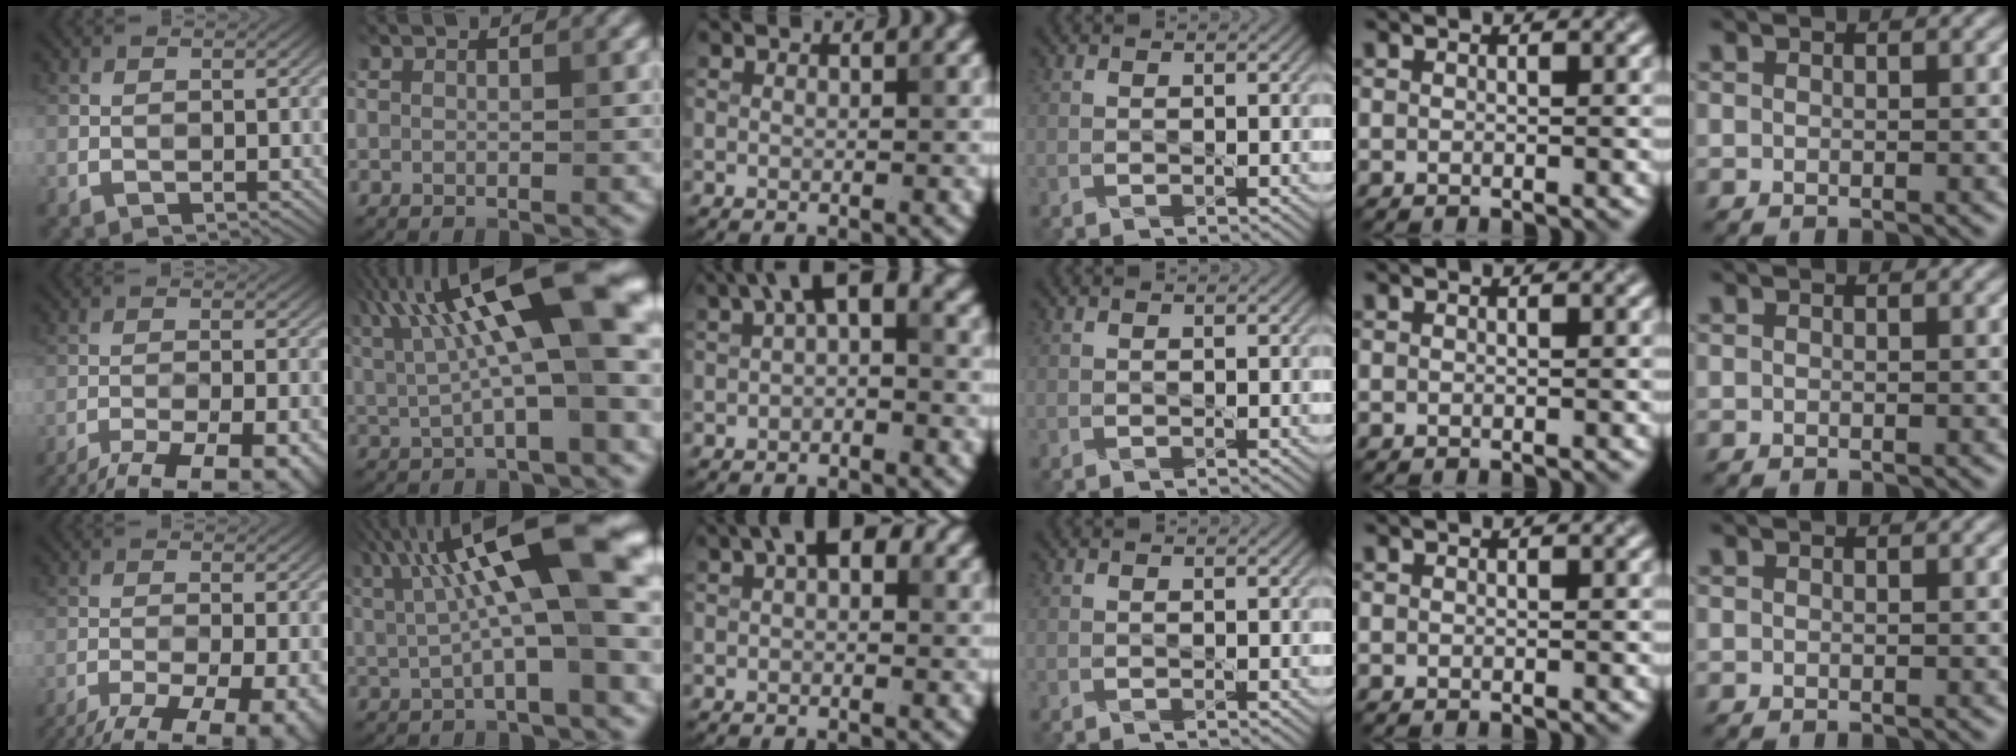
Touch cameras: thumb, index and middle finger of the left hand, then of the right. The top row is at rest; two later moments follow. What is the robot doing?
{"motion": "shake", "object": "handbell"}